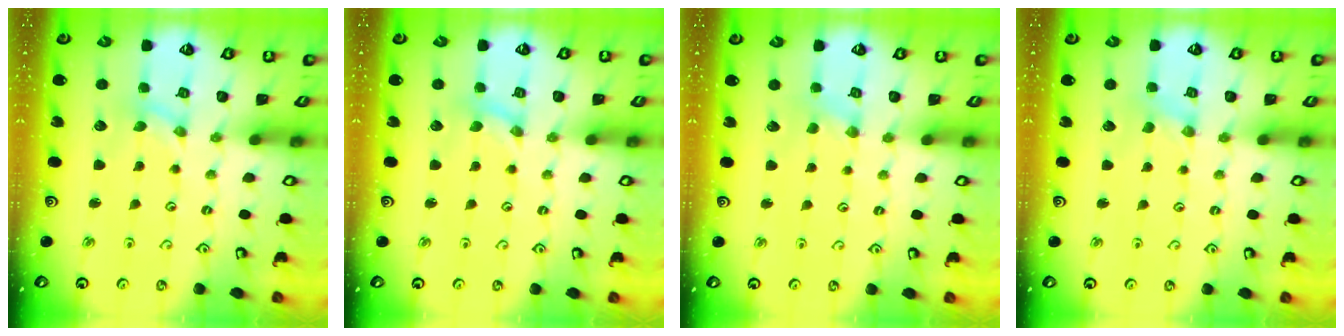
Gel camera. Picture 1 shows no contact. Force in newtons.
{"total": 0.0}
{"total": 1.4, "press": 1.4, "slide": 0.3}
{"total": 0.0}